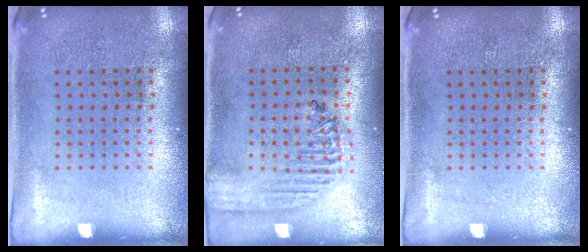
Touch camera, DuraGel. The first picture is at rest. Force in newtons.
{"total": 1.8, "press": 1.7, "slide": 0.7}
{"total": 0.0}